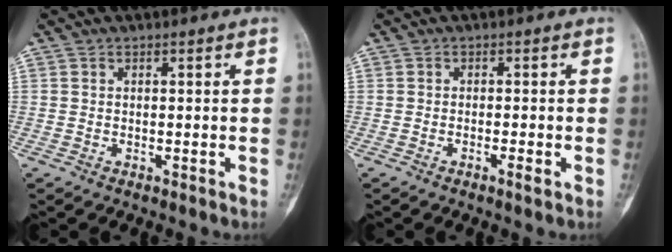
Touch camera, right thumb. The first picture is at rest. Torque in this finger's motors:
{"motor_torque": [-0.60, 0.25, -0.02, -0.12, -0.02]}